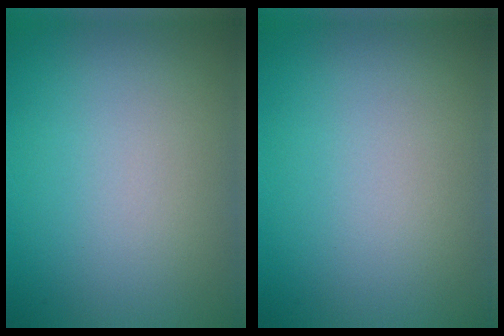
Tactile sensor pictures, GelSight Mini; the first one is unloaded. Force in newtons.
{"total": 0.0}